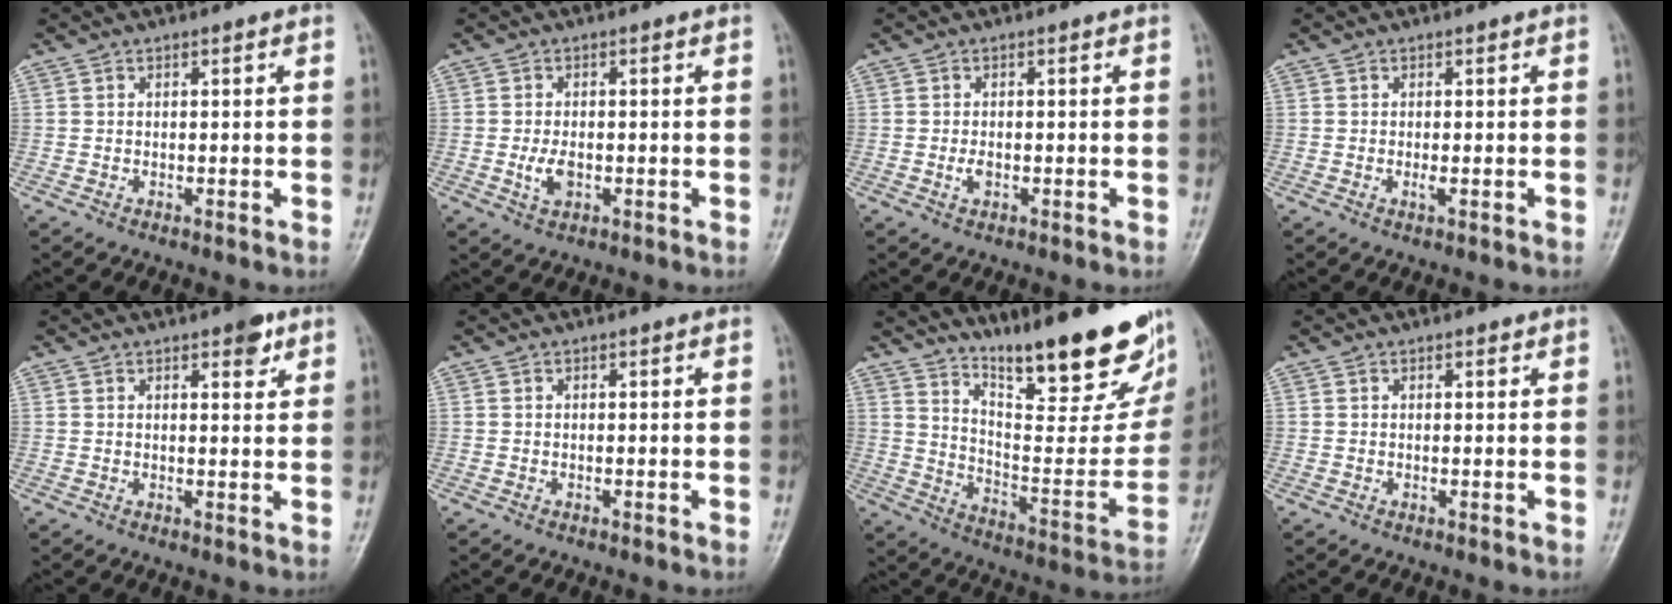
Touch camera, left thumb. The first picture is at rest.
{"total": 3.3, "force": [-0.7, 1.9, 2.6], "torque": [-0.051, -0.004, -0.011]}
{"total": 1.5, "force": [-0.3, 0.9, 1.2], "torque": [-0.022, -0.001, -0.007]}
{"total": 1.7, "force": [-0.3, 1.2, 1.1], "torque": [-0.011, 0.001, -0.004]}
{"total": 3.6, "force": [2.2, 1.4, 2.4], "torque": [-0.020, -0.009, 0.027]}
{"total": 0.0}
{"total": 26.2, "force": [18.8, 6.2, 17.2], "torque": [-0.217, -0.109, 0.283]}
{"total": 0.7, "force": [0.5, 0.3, 0.4], "torque": [-0.006, -0.003, 0.006]}